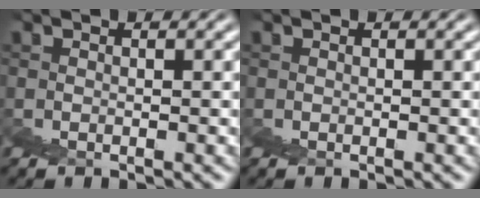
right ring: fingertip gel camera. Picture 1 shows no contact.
{"total": 0.0}